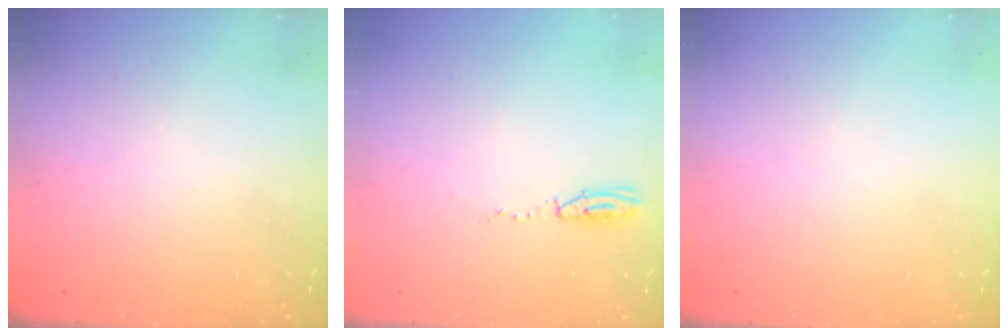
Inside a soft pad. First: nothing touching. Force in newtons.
{"total": 3.5, "press": 2.8, "slide": 2.2}
{"total": 0.0}